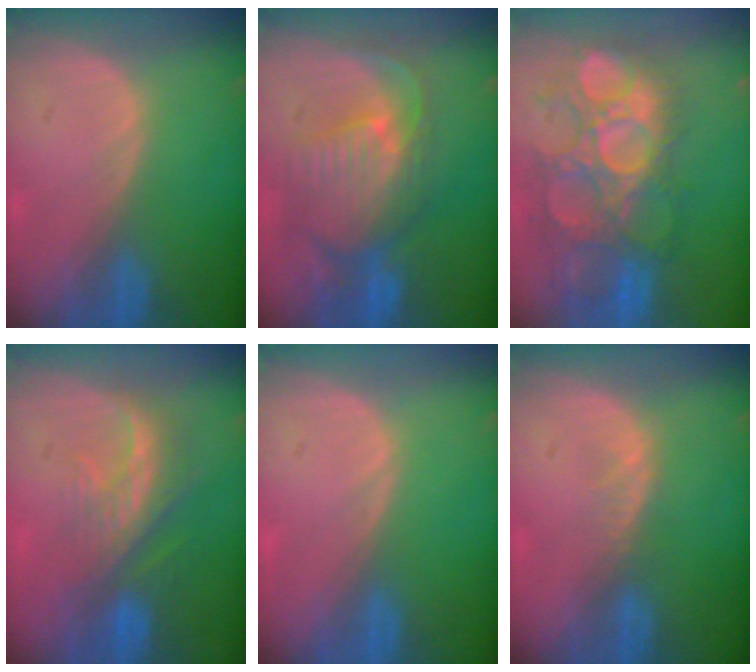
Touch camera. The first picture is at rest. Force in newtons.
{"total": 10.5, "press": 9.3, "slide": 4.8}
{"total": 12.4, "press": 11.6, "slide": 4.3}
{"total": 8.1, "press": 7.3, "slide": 3.5}
{"total": 0.0}
{"total": 1.5, "press": 1.5, "slide": 0.2}